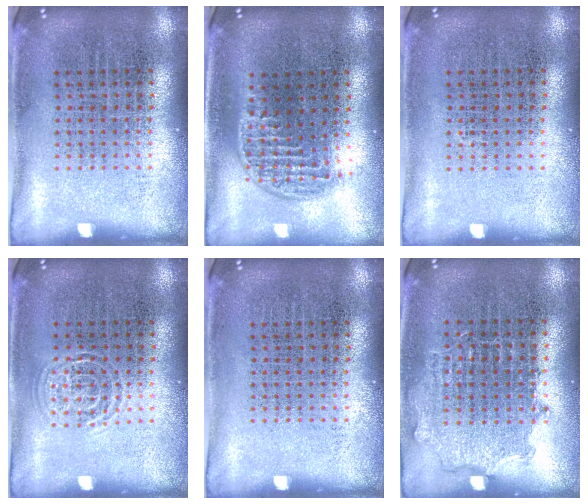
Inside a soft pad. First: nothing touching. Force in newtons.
{"total": 1.2, "press": 1.0, "slide": 0.7}
{"total": 0.0}
{"total": 0.8, "press": 0.8, "slide": 0.0}
{"total": 0.0}
{"total": 0.8, "press": 0.8, "slide": 0.2}